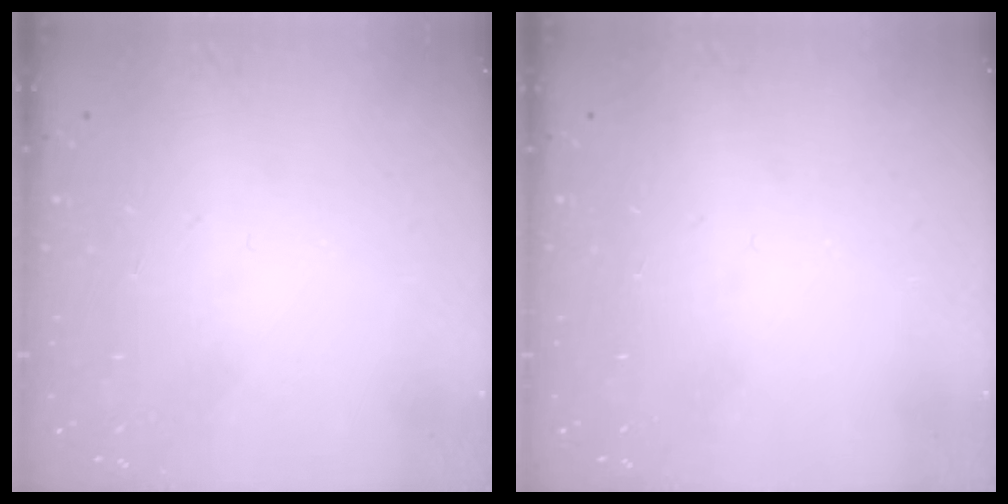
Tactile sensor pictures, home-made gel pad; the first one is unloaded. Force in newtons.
{"total": 0.0}